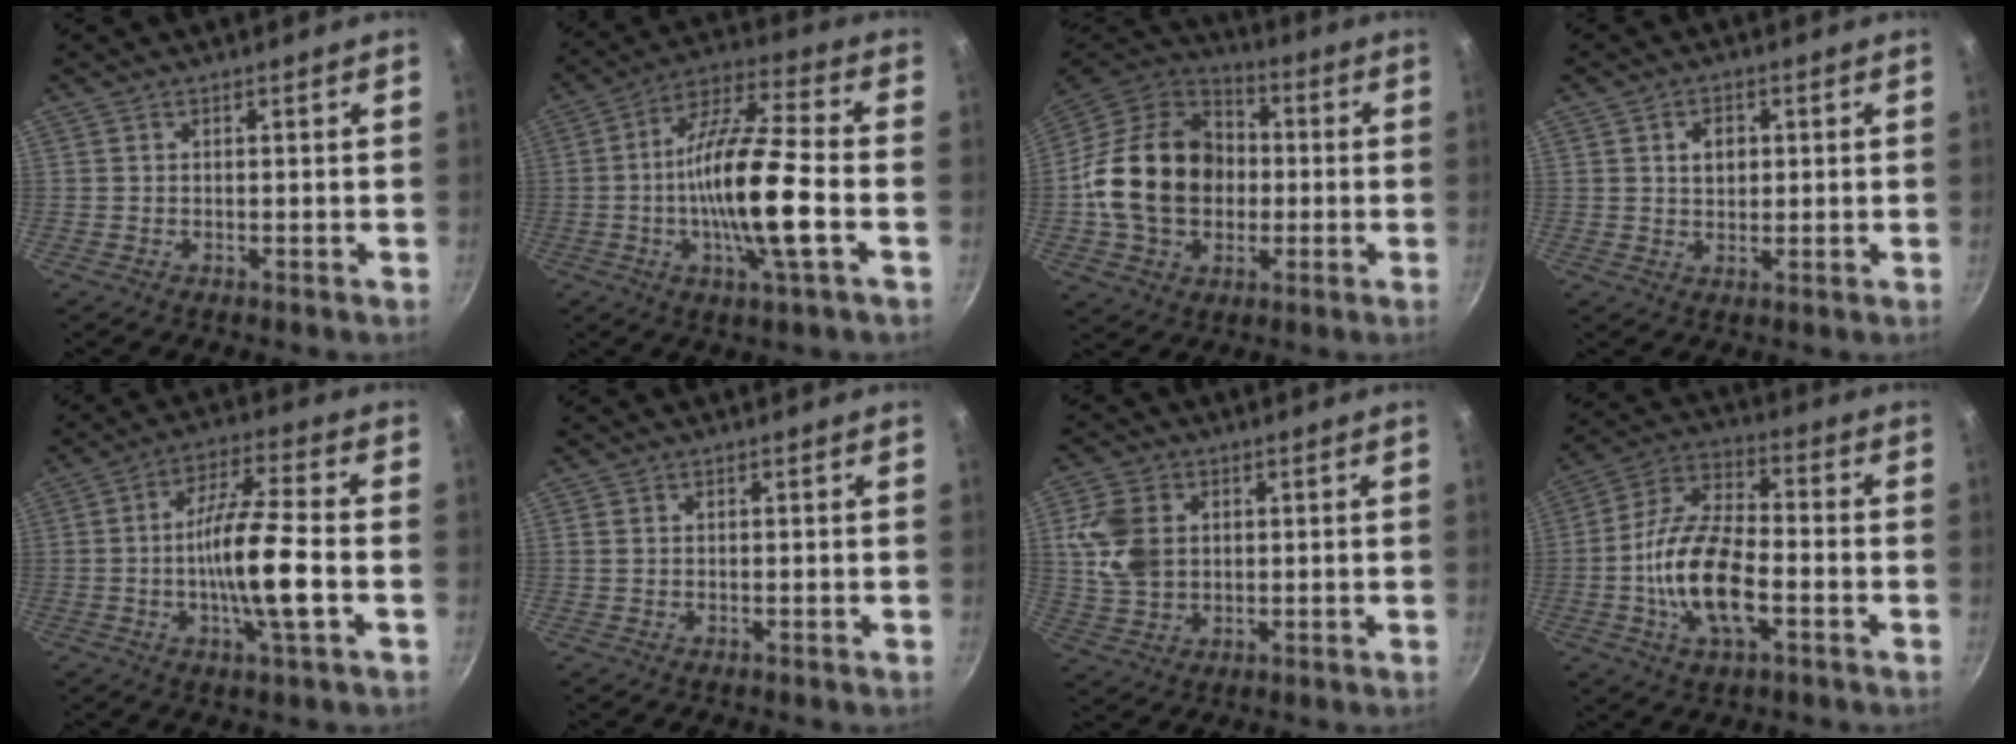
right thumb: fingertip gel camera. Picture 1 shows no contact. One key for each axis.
{"total": 17.4, "fx": -3.4, "fy": 3.5, "fz": 16.7, "tx": -0.299, "ty": 0.029, "tz": -0.074}
{"total": 21.0, "fx": -1.4, "fy": 16.5, "fz": 12.8, "tx": -0.197, "ty": 0.041, "tz": -0.031}
{"total": 4.0, "fx": 1.0, "fy": 3.0, "fz": 2.5, "tx": -0.024, "ty": 0.002, "tz": 0.019}
{"total": 13.0, "fx": -2.6, "fy": 2.1, "fz": 12.6, "tx": -0.225, "ty": 0.022, "tz": -0.055}
{"total": 0.6, "fx": 0.2, "fy": 0.5, "fz": 0.3, "tx": -0.007, "ty": 0.001, "tz": 0.003}
{"total": 9.6, "fx": 1.8, "fy": 7.1, "fz": 6.1, "tx": -0.108, "ty": -0.001, "tz": 0.037}
{"total": 15.9, "fx": -4.0, "fy": 7.5, "fz": 13.4, "tx": -0.244, "ty": 0.033, "tz": -0.087}